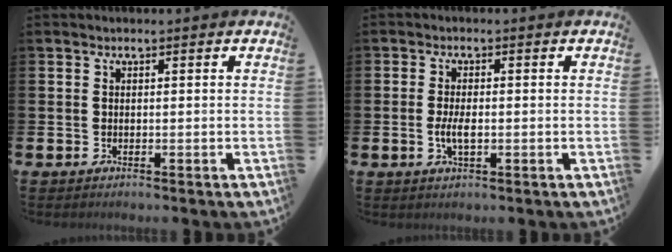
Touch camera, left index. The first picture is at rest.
{"total": 3.1, "force": [-0.4, 1.3, 2.8], "torque": [-0.046, -0.001, -0.010]}